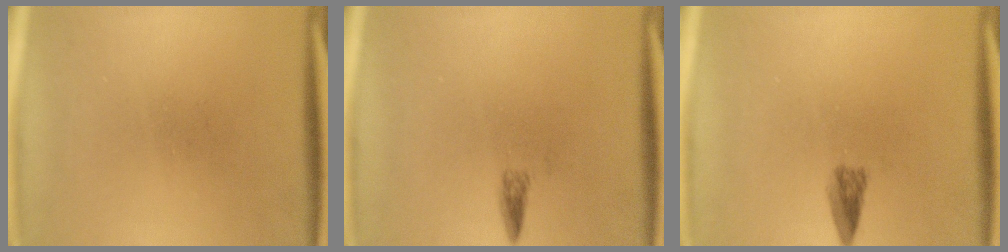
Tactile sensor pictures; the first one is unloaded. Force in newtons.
{"total": 1.2}
{"total": 2.0}